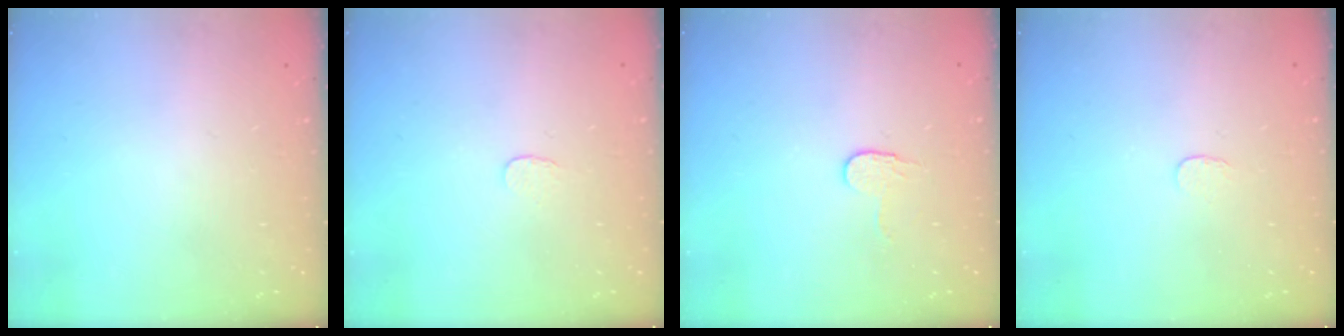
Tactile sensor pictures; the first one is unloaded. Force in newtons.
{"total": 3.0, "press": 3.0, "slide": 0.2}
{"total": 3.8, "press": 3.8, "slide": 0.3}
{"total": 2.6, "press": 2.6, "slide": 0.2}